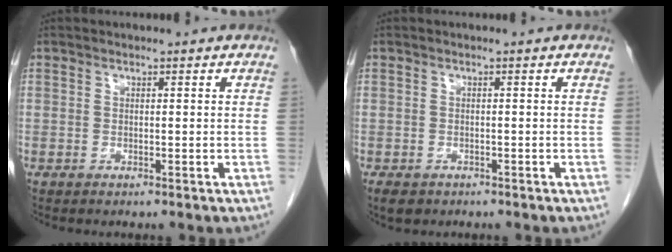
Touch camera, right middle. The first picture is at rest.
{"total": 3.3, "force": [-2.4, 1.9, 1.2], "torque": [-0.021, -0.005, -0.032]}